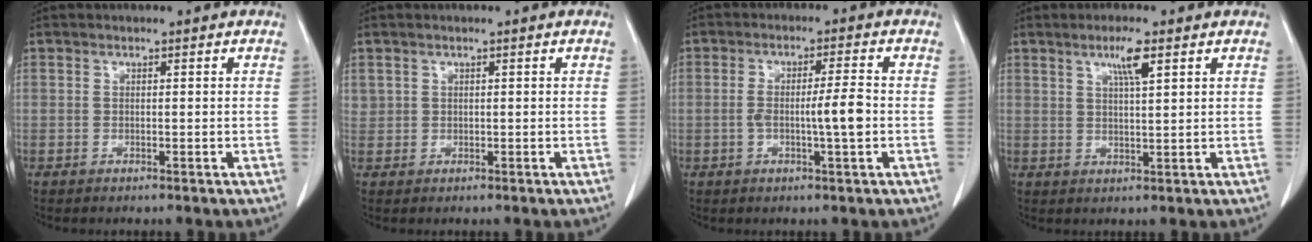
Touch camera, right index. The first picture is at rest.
{"total": 1.1, "force": [0.7, 0.8, 0.1], "torque": [0.004, 0.008, 0.014]}
{"total": 5.6, "force": [-0.9, 0.0, 5.5], "torque": [-0.097, 0.003, -0.014]}
{"total": 4.1, "force": [2.2, 0.1, 3.5], "torque": [-0.064, -0.003, 0.039]}